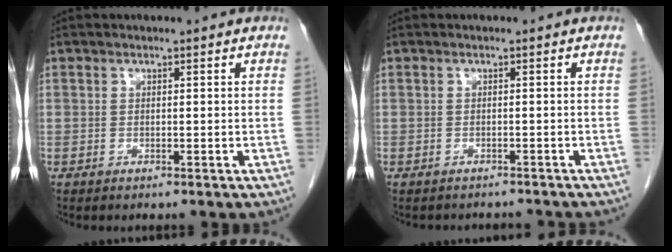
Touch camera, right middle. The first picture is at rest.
{"total": 4.3, "force": [-4.1, 1.3, 0.6], "torque": [-0.005, -0.002, -0.046]}